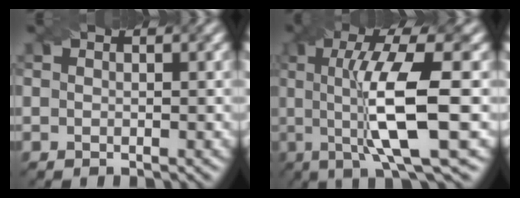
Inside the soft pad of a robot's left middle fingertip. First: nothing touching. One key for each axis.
{"total": 10.2, "fx": -0.1, "fy": 2.3, "fz": 9.9, "tx": -0.163, "ty": -0.001, "tz": 0.002}